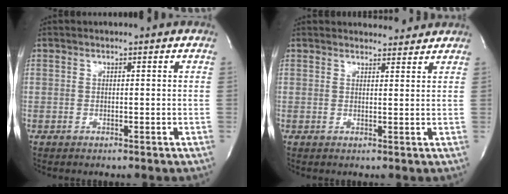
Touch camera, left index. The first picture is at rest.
{"total": 3.6, "force": [3.5, 0.9, 0.2], "torque": [0.000, 0.002, 0.038]}